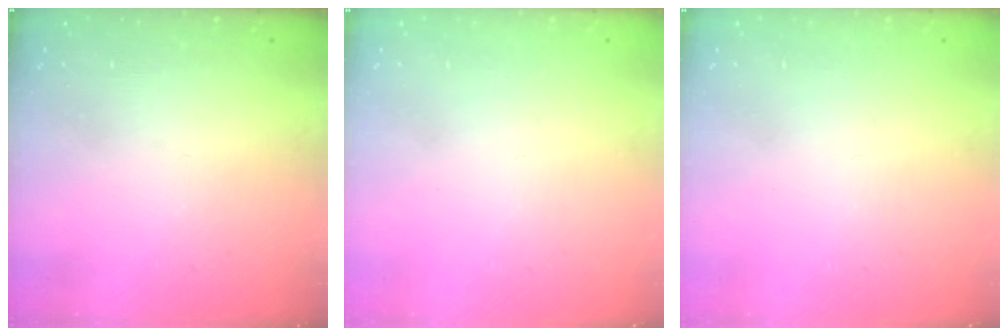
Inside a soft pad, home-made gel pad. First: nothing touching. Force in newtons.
{"total": 1.6, "press": 1.6, "slide": 0.1}
{"total": 1.6, "press": 1.6, "slide": 0.1}